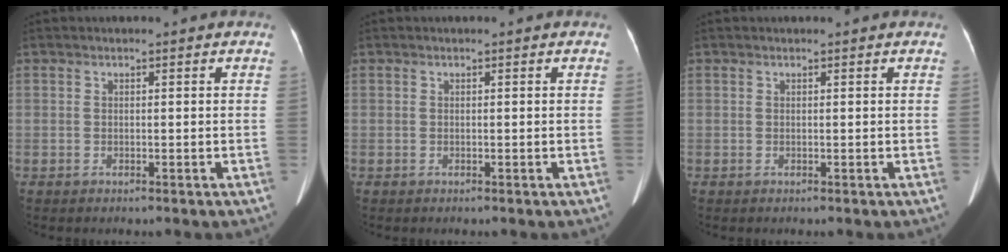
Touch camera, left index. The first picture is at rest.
{"total": 0.0}
{"total": 0.0}